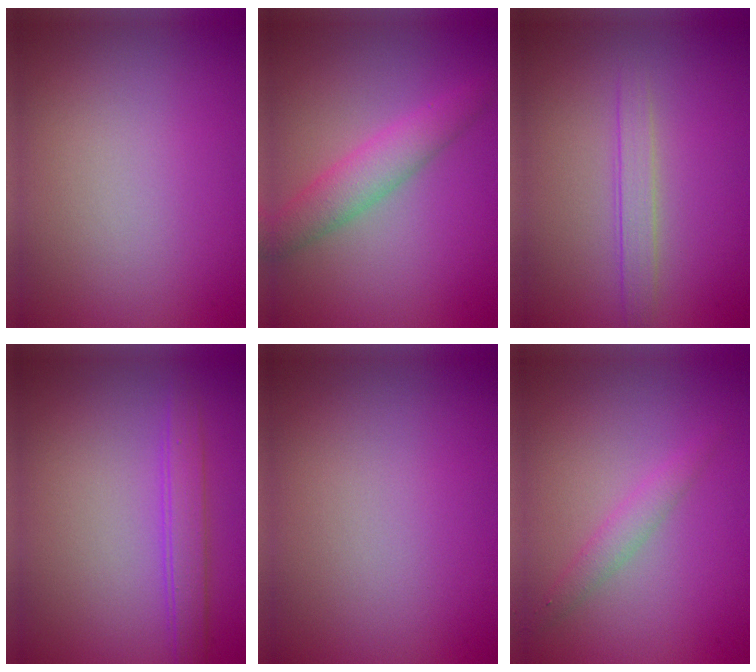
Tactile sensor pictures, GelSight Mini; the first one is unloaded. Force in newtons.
{"total": 3.4, "press": 3.4, "slide": 0.1}
{"total": 1.8, "press": 1.7, "slide": 0.2}
{"total": 2.6, "press": 2.6, "slide": 0.0}
{"total": 0.0}
{"total": 1.6, "press": 1.6, "slide": 0.0}